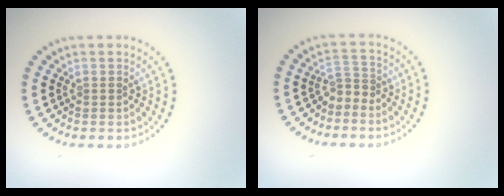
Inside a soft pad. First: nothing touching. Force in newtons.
{"total": 1.7, "press": 1.1, "slide": 1.3}